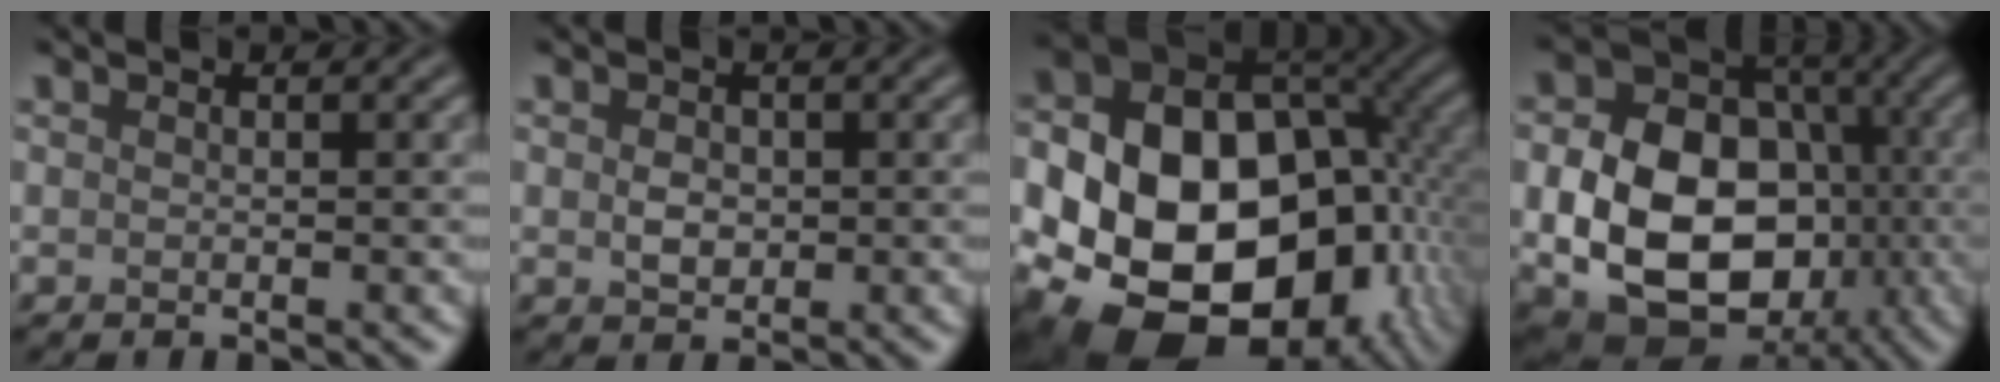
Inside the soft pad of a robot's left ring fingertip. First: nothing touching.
{"total": 1.9, "force": [0.1, 1.4, 1.2], "torque": [-0.023, -0.003, 0.001]}
{"total": 22.3, "force": [-5.5, 16.9, 13.4], "torque": [-0.225, -0.015, -0.095]}
{"total": 13.2, "force": [-2.4, 9.7, 8.6], "torque": [-0.148, -0.021, -0.045]}